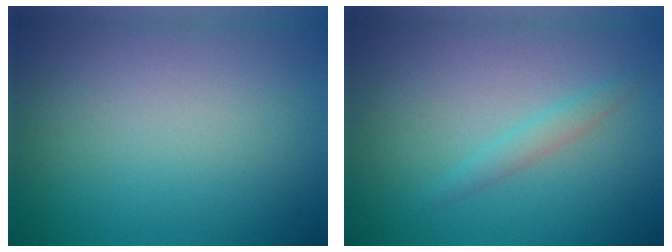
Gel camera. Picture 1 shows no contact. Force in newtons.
{"total": 1.2, "press": 1.2, "slide": 0.1}